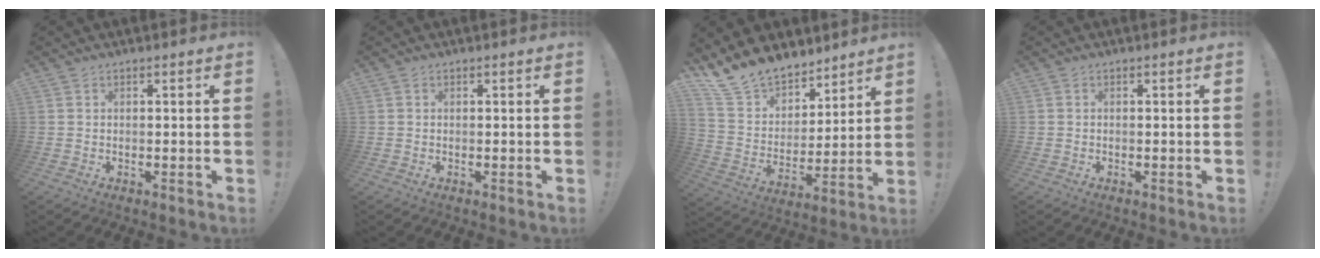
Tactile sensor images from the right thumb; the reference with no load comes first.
{"total": 0.0}
{"total": 14.5, "force": [12.7, 6.6, 2.5], "torque": [-0.071, -0.100, 0.241]}
{"total": 0.0}